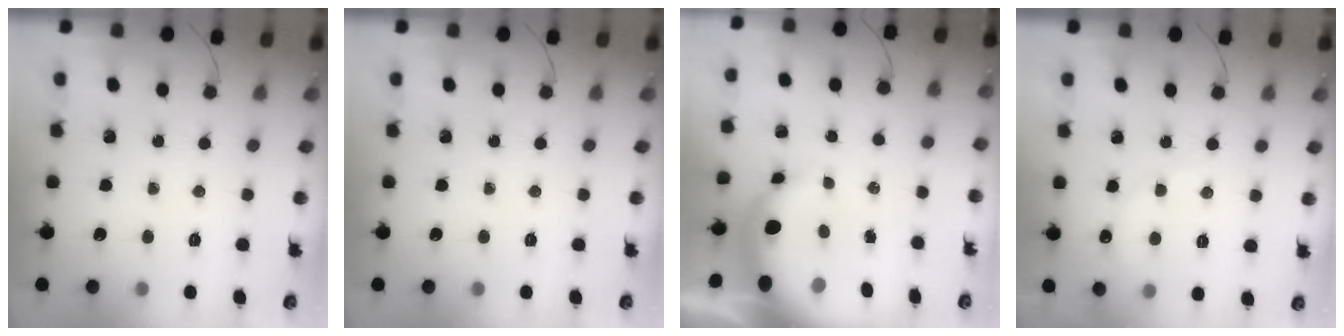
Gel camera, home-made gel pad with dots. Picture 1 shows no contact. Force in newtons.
{"total": 0.0}
{"total": 7.8, "press": 7.5, "slide": 1.9}
{"total": 6.8, "press": 6.7, "slide": 1.2}